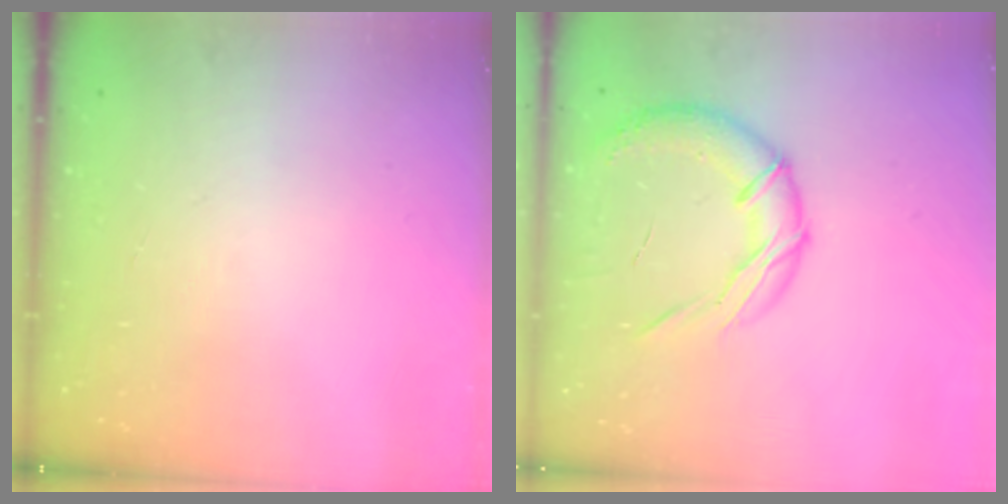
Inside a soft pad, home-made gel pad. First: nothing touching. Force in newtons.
{"total": 14.9, "press": 14.7, "slide": 2.3}